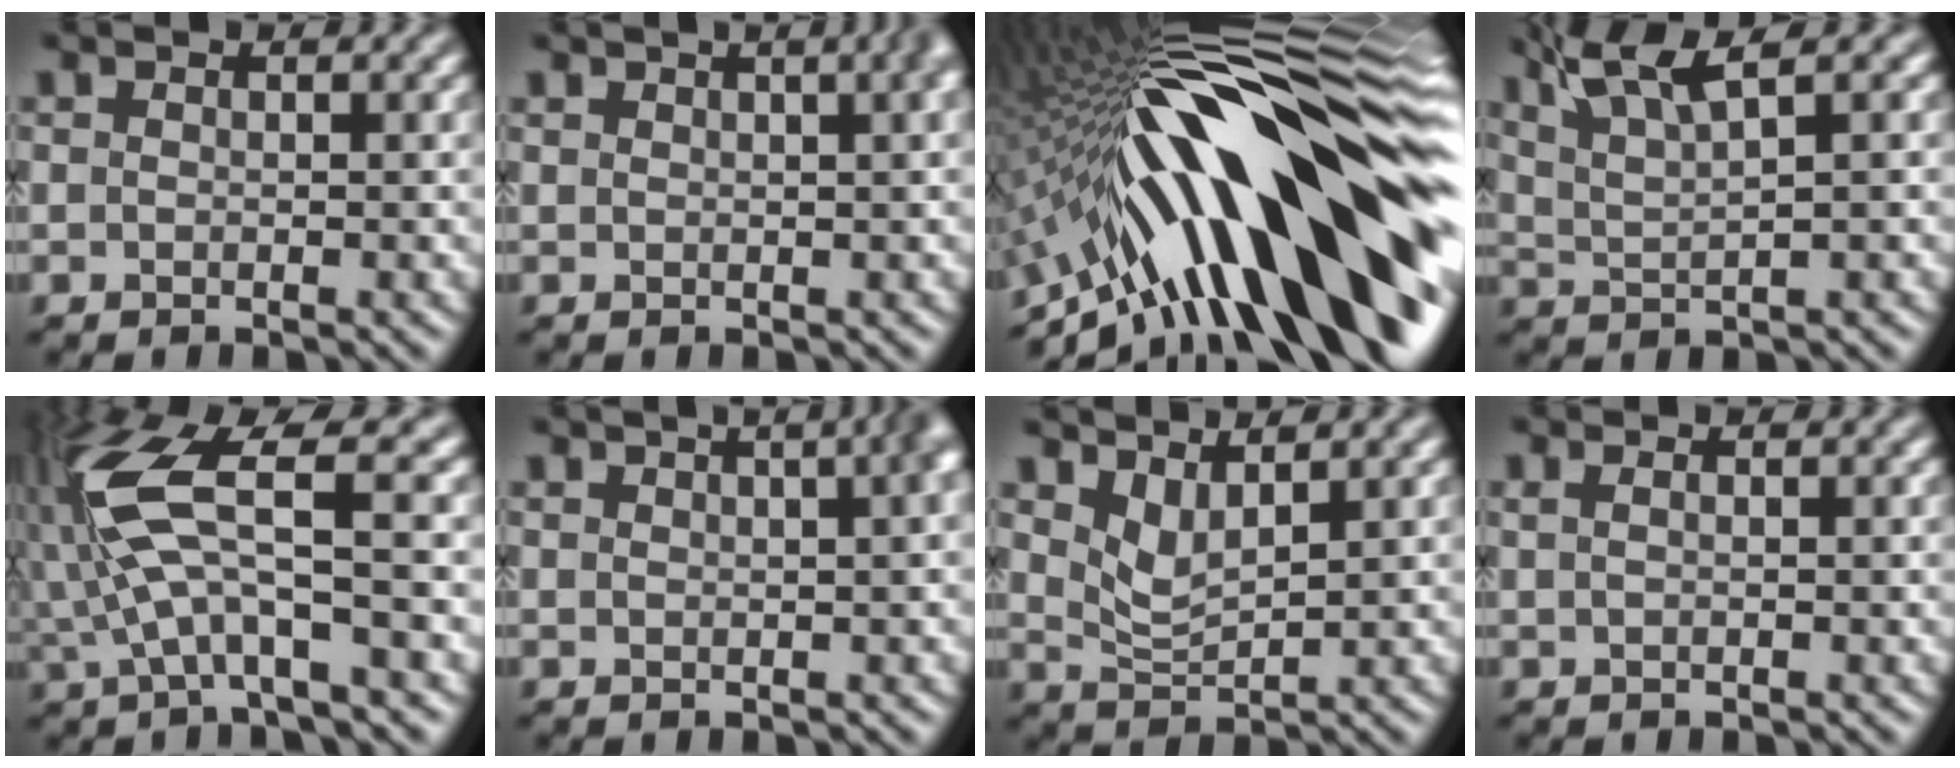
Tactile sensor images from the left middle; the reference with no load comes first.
{"total": 4.6, "force": [1.7, 2.5, 3.4], "torque": [0.002, 0.037, 0.012]}
{"total": 19.7, "force": [-2.4, 6.4, 18.5], "torque": [-0.251, 0.038, -0.062]}
{"total": 4.5, "force": [3.2, 0.6, 3.1], "torque": [-0.061, 0.020, 0.064]}
{"total": 7.8, "force": [0.3, 2.5, 7.4], "torque": [-0.159, 0.021, 0.001]}
{"total": 6.2, "force": [1.8, 3.3, 4.9], "torque": [-0.006, 0.045, 0.012]}
{"total": 1.8, "force": [1.5, 0.3, 1.0], "torque": [-0.026, -0.006, 0.039]}
{"total": 1.1, "force": [0.5, 0.5, 0.8], "torque": [-0.009, 0.004, 0.000]}